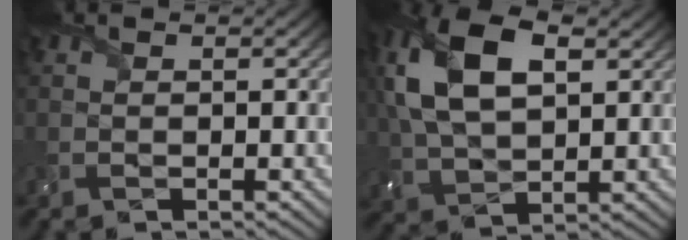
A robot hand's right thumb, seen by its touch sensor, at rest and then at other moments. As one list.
[{"total": 13.3, "force": [4.1, 7.4, 10.3], "torque": [-0.253, 0.020, 0.077]}]